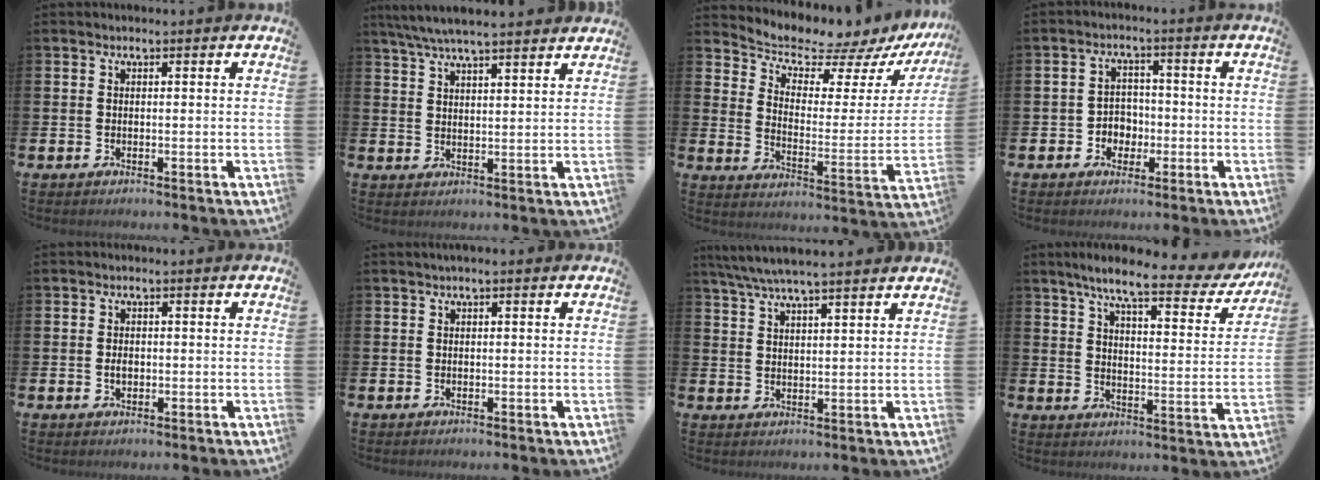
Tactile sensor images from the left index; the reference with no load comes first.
{"total": 5.8, "force": [5.5, 0.3, 1.9], "torque": [-0.054, -0.017, 0.100]}
{"total": 6.7, "force": [6.4, 1.5, 1.4], "torque": [-0.058, -0.058, 0.100]}
{"total": 3.2, "force": [-1.2, 2.8, 0.9], "torque": [-0.027, 0.006, -0.030]}
{"total": 1.4, "force": [-0.1, 1.0, 1.0], "torque": [-0.011, 0.003, -0.006]}
{"total": 0.5, "force": [0.3, 0.1, 0.5], "torque": [-0.004, 0.001, 0.003]}
{"total": 5.5, "force": [5.1, 0.2, 2.0], "torque": [-0.054, -0.016, 0.094]}
{"total": 7.8, "force": [6.3, 1.2, 4.4], "torque": [-0.094, -0.038, 0.099]}